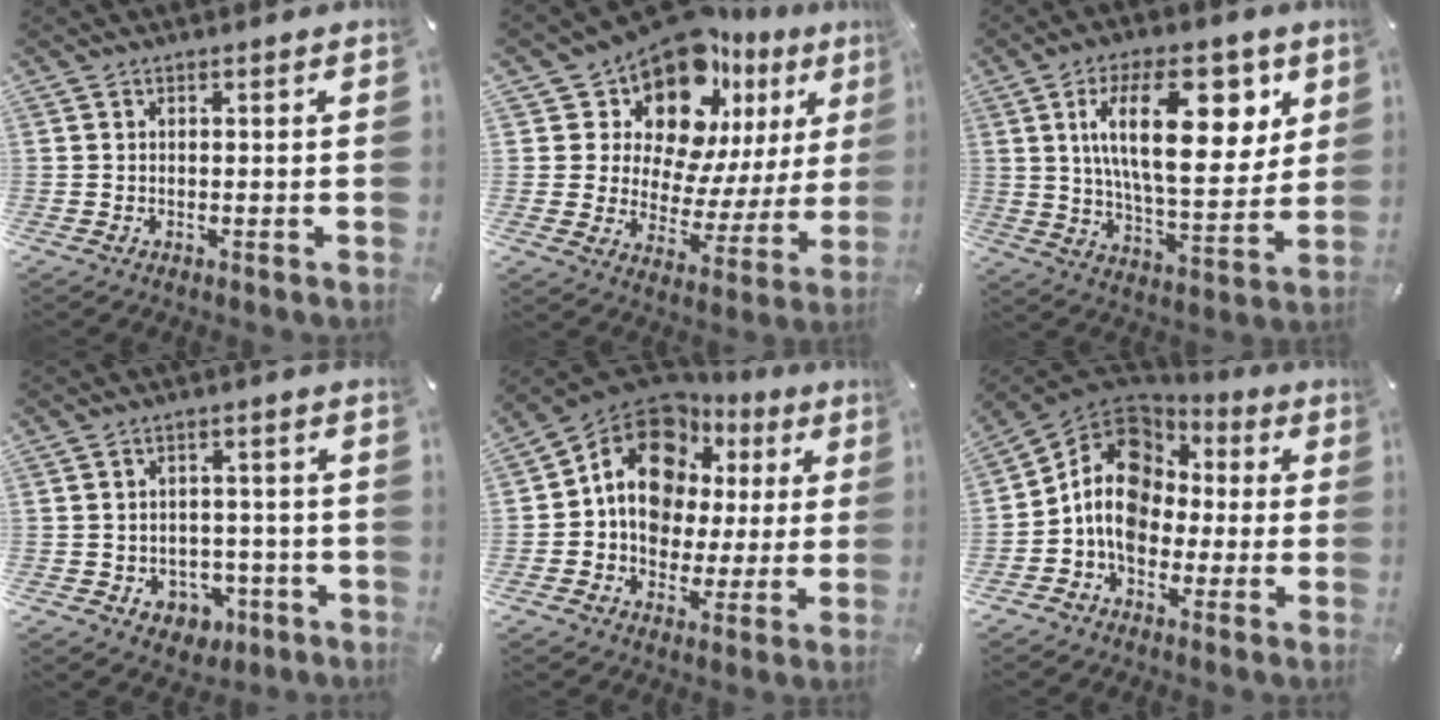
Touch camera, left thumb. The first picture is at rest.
{"total": 16.6, "force": [12.7, 8.6, 6.3], "torque": [-0.114, -0.119, 0.220]}
{"total": 22.8, "force": [8.0, 10.2, 18.7], "torque": [-0.300, -0.011, 0.120]}
{"total": 5.7, "force": [-1.4, 5.2, 2.0], "torque": [-0.024, 0.008, -0.022]}
{"total": 15.1, "force": [5.6, 11.6, 7.9], "torque": [-0.143, -0.033, 0.102]}
{"total": 12.6, "force": [-1.1, 10.6, 6.7], "torque": [-0.150, 0.008, -0.018]}